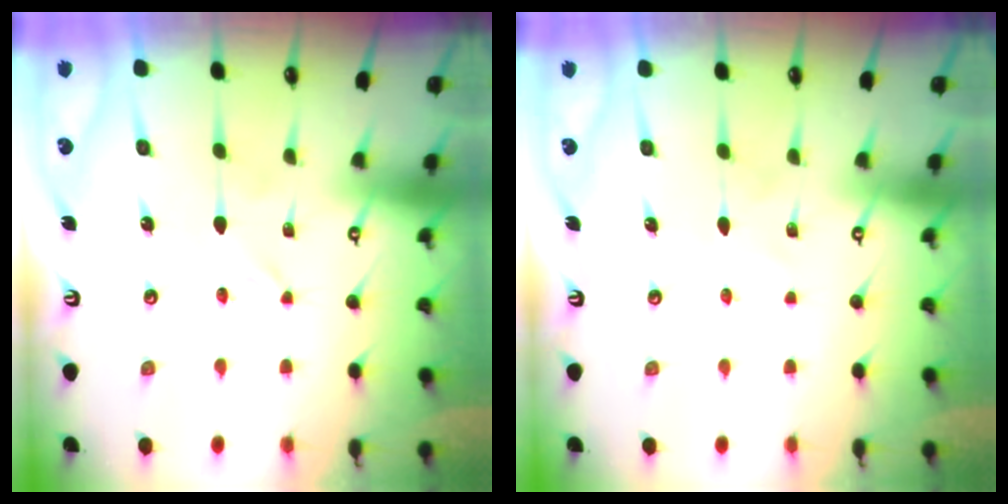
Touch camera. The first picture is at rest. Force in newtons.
{"total": 2.4, "press": 2.4, "slide": 0.3}